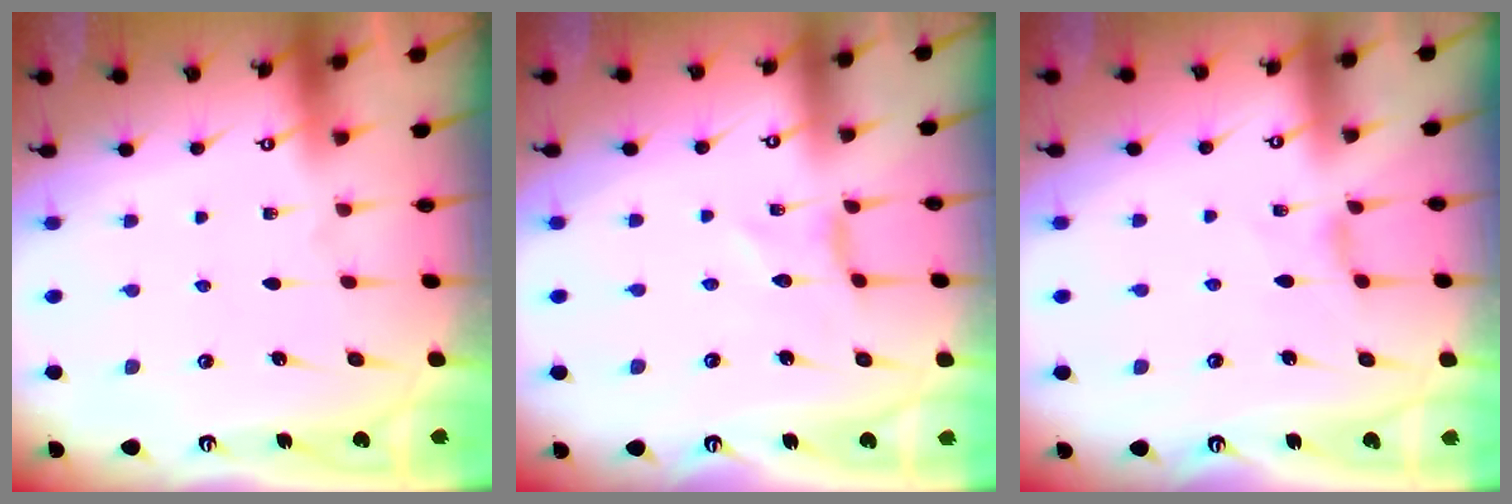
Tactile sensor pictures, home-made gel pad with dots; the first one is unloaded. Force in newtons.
{"total": 0.0}
{"total": 1.4, "press": 1.3, "slide": 0.4}